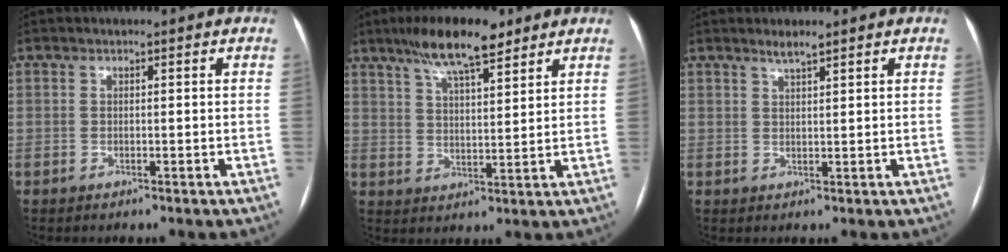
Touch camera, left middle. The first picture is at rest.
{"total": 10.6, "force": [7.6, 2.2, 7.1], "torque": [-0.128, 0.013, 0.131]}
{"total": 2.0, "force": [1.6, 0.0, 1.1], "torque": [-0.025, 0.001, 0.033]}